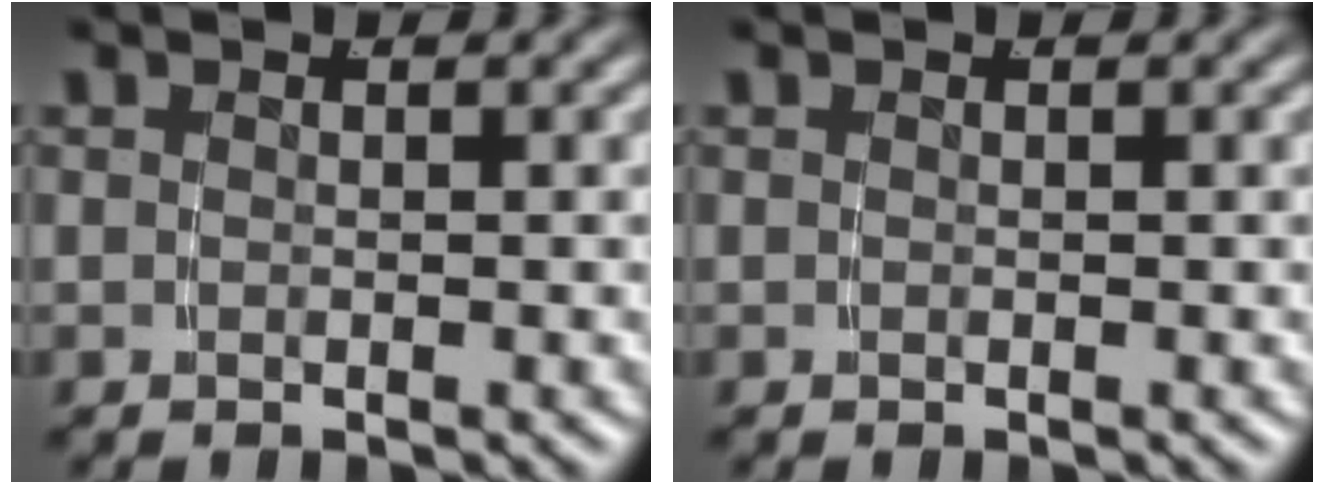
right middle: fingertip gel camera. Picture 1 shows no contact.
{"total": 0.0}